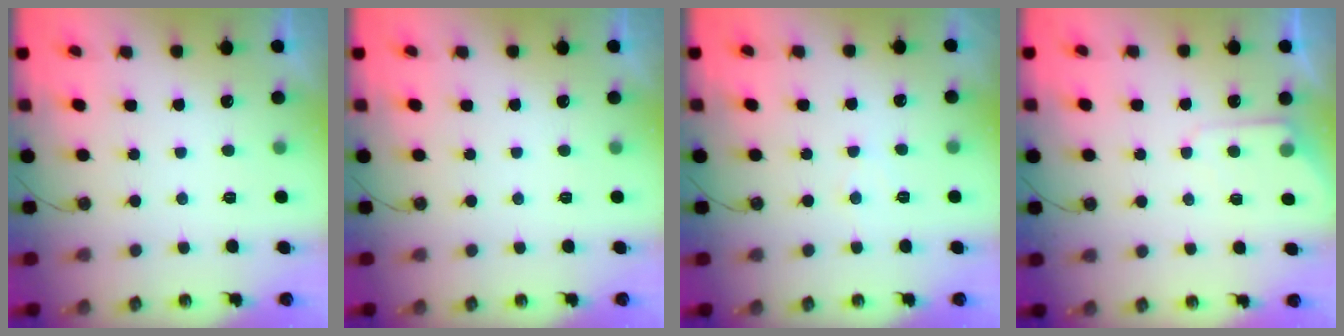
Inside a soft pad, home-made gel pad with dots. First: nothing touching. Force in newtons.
{"total": 0.0}
{"total": 4.7, "press": 4.6, "slide": 0.8}
{"total": 4.5, "press": 4.4, "slide": 0.6}